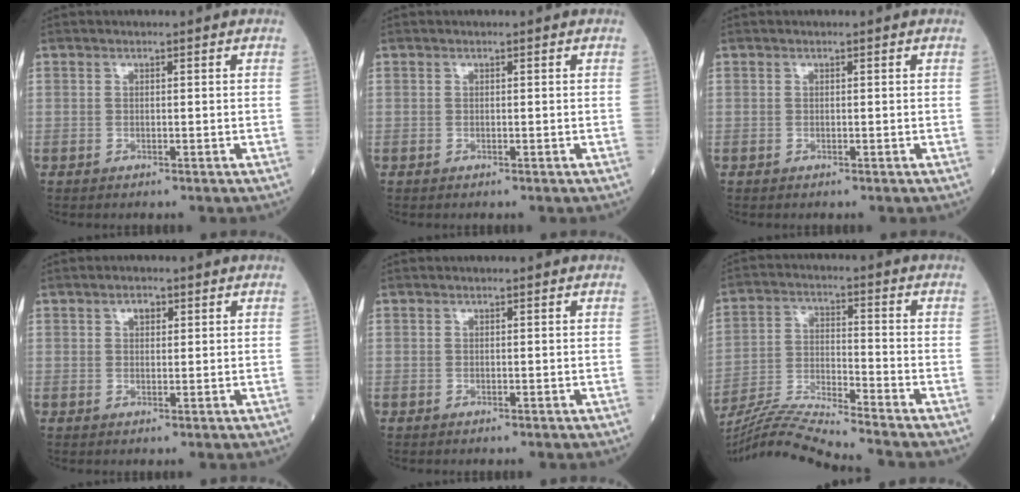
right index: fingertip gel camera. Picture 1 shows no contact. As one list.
[{"total": 0.0}, {"total": 0.0}, {"total": 1.8, "force": [0.8, 1.1, 1.1], "torque": [-0.018, 0.004, 0.013]}, {"total": 0.0}, {"total": 11.0, "force": [-10.3, -2.6, 3.1], "torque": [-0.060, -0.008, -0.191]}]